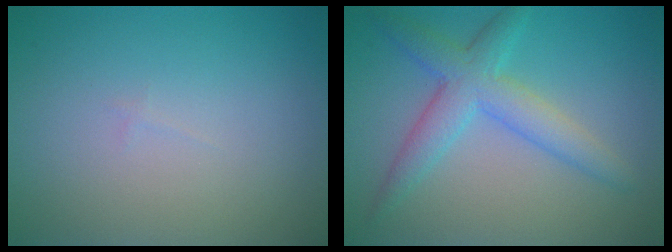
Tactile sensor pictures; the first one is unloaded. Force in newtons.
{"total": 4.4, "press": 4.4, "slide": 0.0}